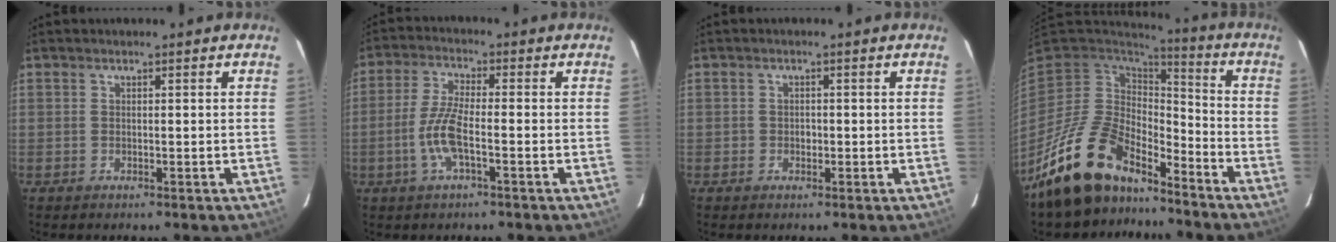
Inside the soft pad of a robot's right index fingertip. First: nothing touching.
{"total": 7.0, "force": [-2.3, 1.3, 6.5], "torque": [-0.141, 0.000, -0.048]}
{"total": 1.3, "force": [-0.4, 1.2, 0.3], "torque": [-0.004, 0.002, -0.005]}
{"total": 16.8, "force": [-13.2, 7.4, 7.4], "torque": [-0.160, -0.004, -0.229]}